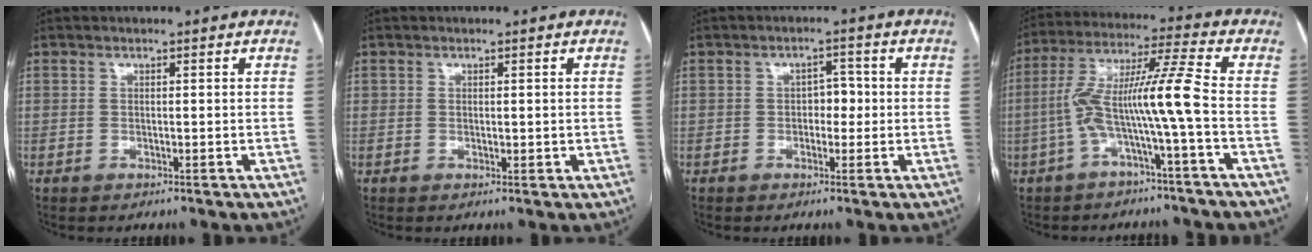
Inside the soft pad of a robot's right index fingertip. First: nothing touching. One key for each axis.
{"total": 1.1, "fx": 0.1, "fy": 0.8, "fz": 0.8, "tx": -0.010, "ty": -0.001, "tz": 0.003}
{"total": 2.9, "fx": -0.3, "fy": 1.9, "fz": 2.1, "tx": -0.024, "ty": 0.011, "tz": -0.007}
{"total": 10.1, "fx": -2.7, "fy": -1.2, "fz": 9.7, "tx": -0.190, "ty": 0.035, "tz": -0.051}